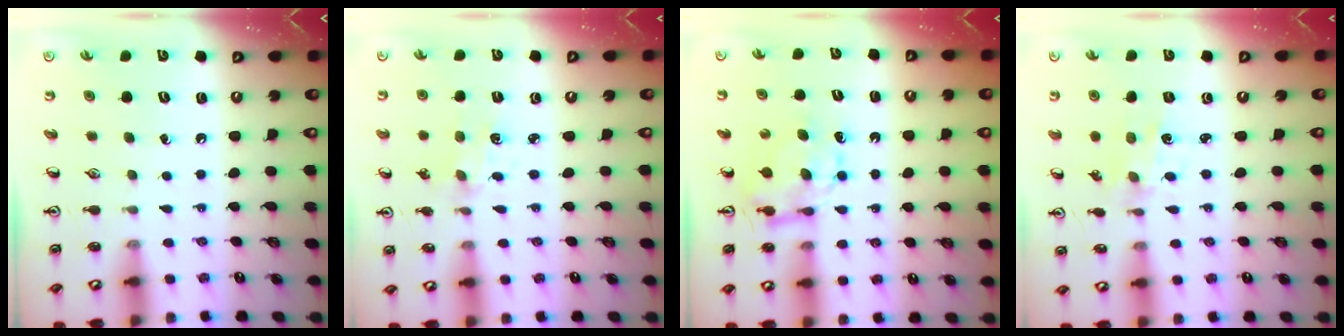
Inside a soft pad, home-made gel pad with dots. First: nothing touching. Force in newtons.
{"total": 1.3, "press": 1.2, "slide": 0.2}
{"total": 6.8, "press": 6.8, "slide": 0.5}
{"total": 1.5, "press": 1.5, "slide": 0.1}